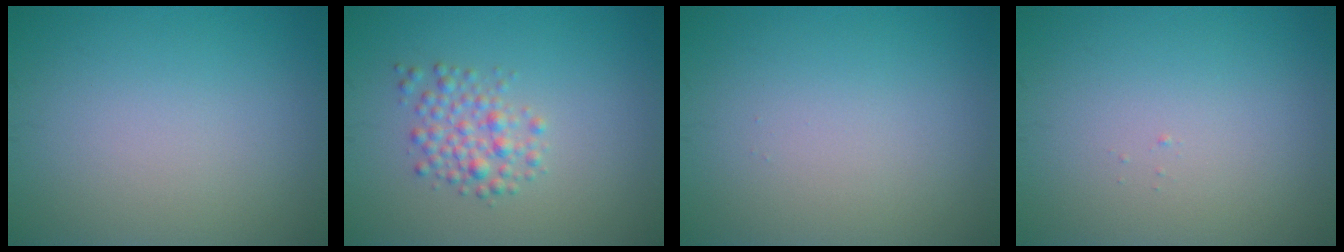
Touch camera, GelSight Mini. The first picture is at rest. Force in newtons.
{"total": 2.5, "press": 2.5, "slide": 0.1}
{"total": 0.0}
{"total": 0.0}